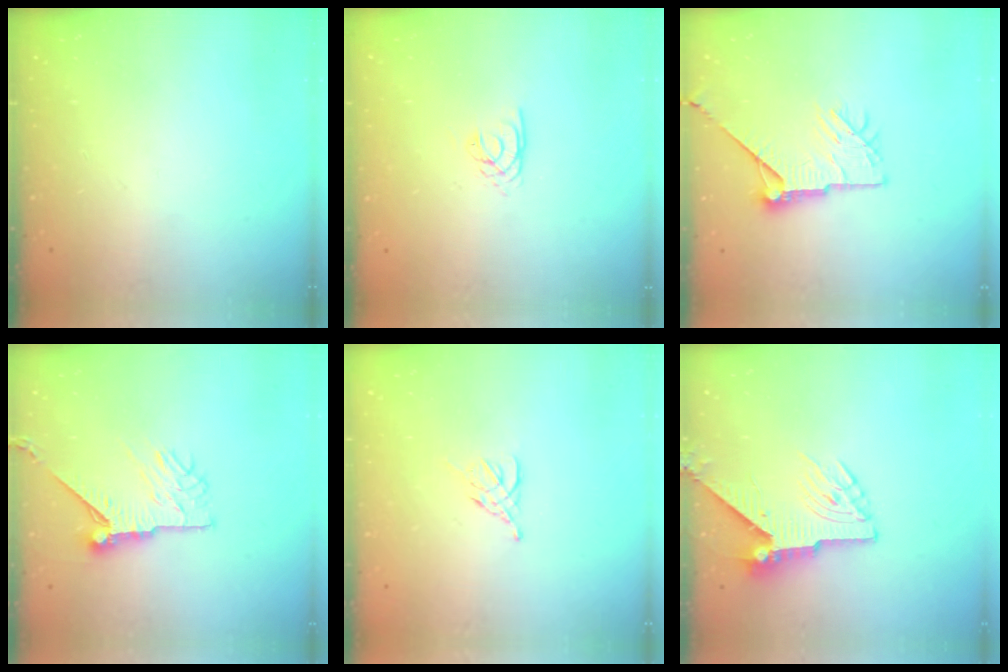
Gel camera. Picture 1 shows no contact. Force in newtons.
{"total": 2.2, "press": 2.2, "slide": 0.2}
{"total": 13.0, "press": 13.0, "slide": 0.7}
{"total": 10.2, "press": 10.2, "slide": 0.5}
{"total": 4.7, "press": 4.6, "slide": 0.7}
{"total": 6.1, "press": 6.0, "slide": 0.7}